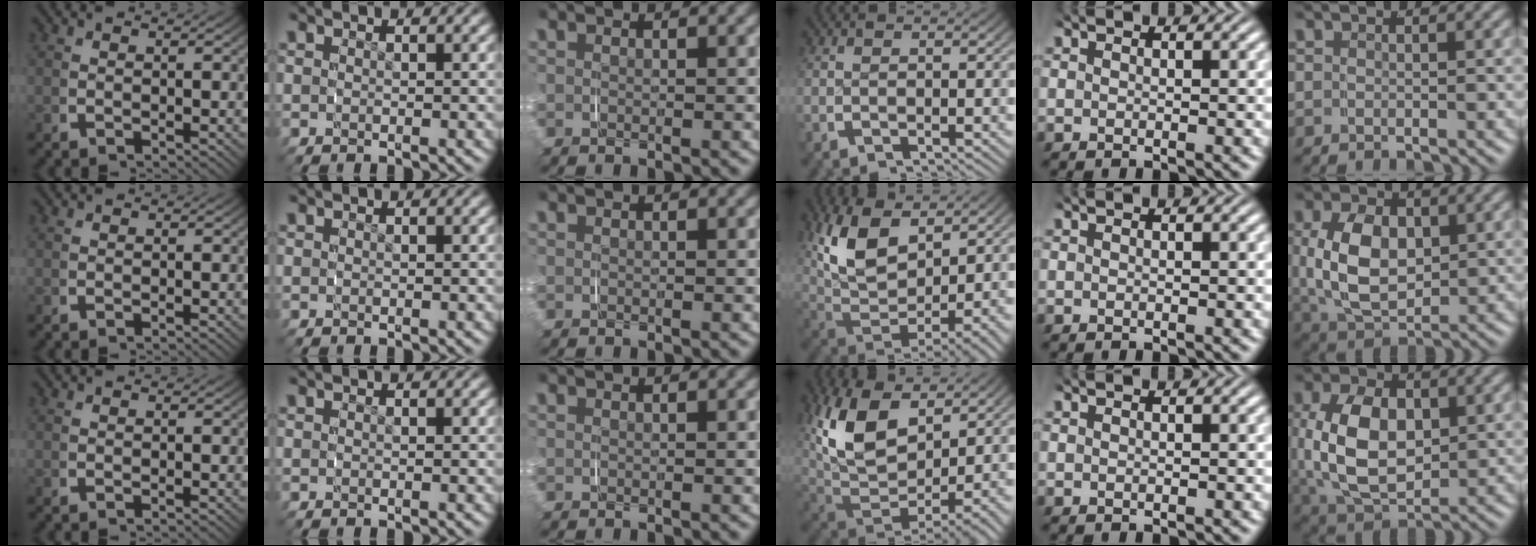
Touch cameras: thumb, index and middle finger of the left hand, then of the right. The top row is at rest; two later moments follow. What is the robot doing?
{"motion": "grasp_and_lifting", "object": "shorts"}